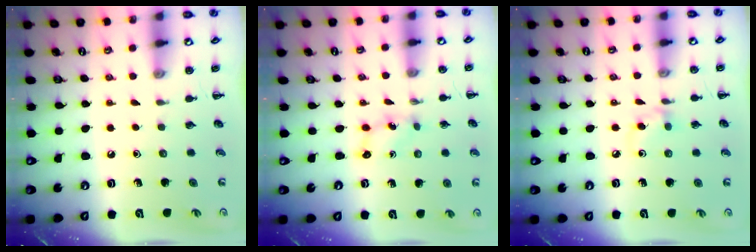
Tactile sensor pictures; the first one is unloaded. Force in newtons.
{"total": 2.5, "press": 2.4, "slide": 0.7}
{"total": 5.9, "press": 5.5, "slide": 2.1}